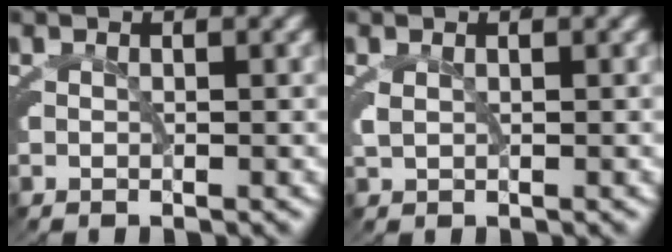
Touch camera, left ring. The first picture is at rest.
{"total": 0.8, "force": [0.0, 0.6, 0.5], "torque": [-0.023, -0.009, 0.006]}